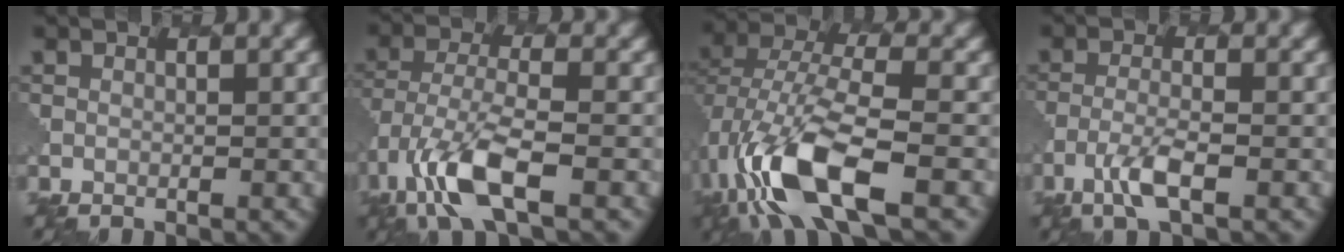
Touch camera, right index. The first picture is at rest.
{"total": 6.6, "force": [-3.4, 2.3, 5.2], "torque": [-0.112, -0.006, -0.074]}
{"total": 10.1, "force": [-3.8, 4.3, 8.4], "torque": [-0.183, -0.002, -0.074]}
{"total": 2.8, "force": [-1.6, 0.6, 2.3], "torque": [-0.052, 0.000, -0.038]}